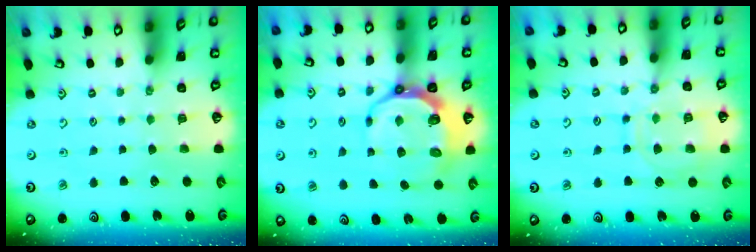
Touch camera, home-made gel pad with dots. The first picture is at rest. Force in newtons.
{"total": 10.2, "press": 9.4, "slide": 3.9}
{"total": 11.8, "press": 11.8, "slide": 1.1}